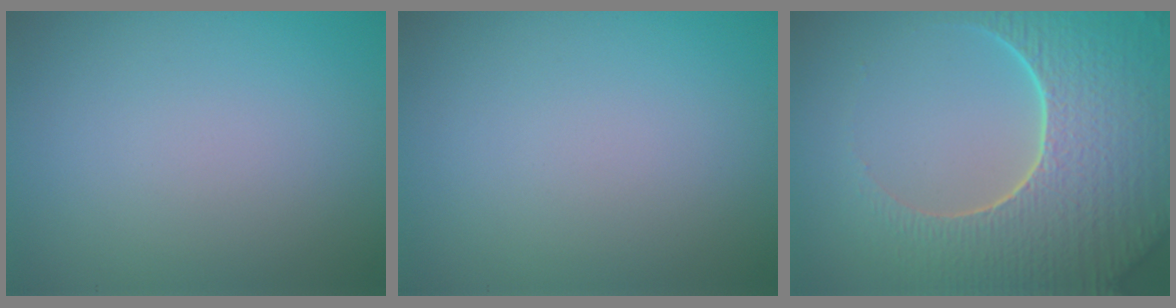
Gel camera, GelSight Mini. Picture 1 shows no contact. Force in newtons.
{"total": 0.0}
{"total": 8.8, "press": 6.3, "slide": 6.2}